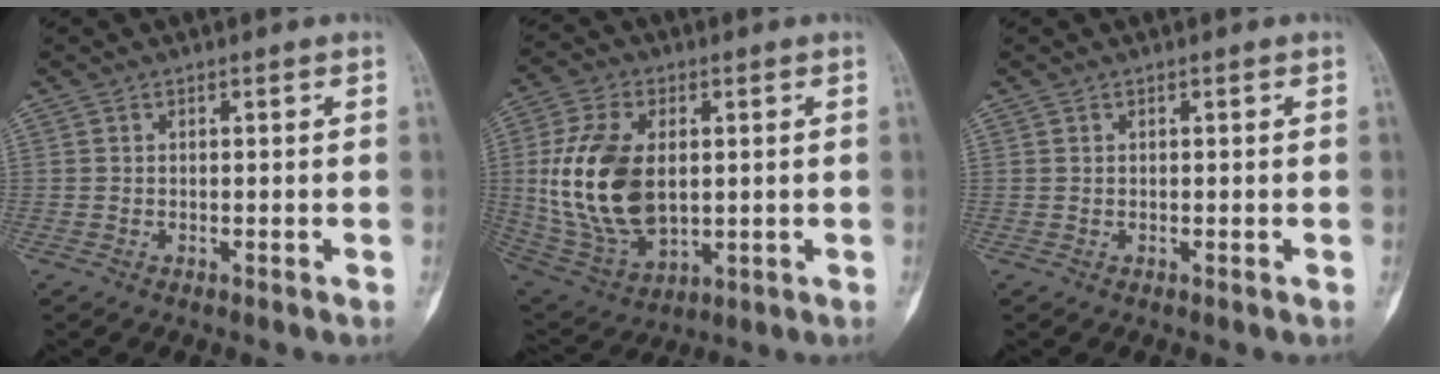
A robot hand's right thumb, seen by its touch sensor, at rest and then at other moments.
{"total": 18.5, "force": [1.4, 11.2, 14.6], "torque": [-0.287, -0.011, 0.042]}
{"total": 0.0}